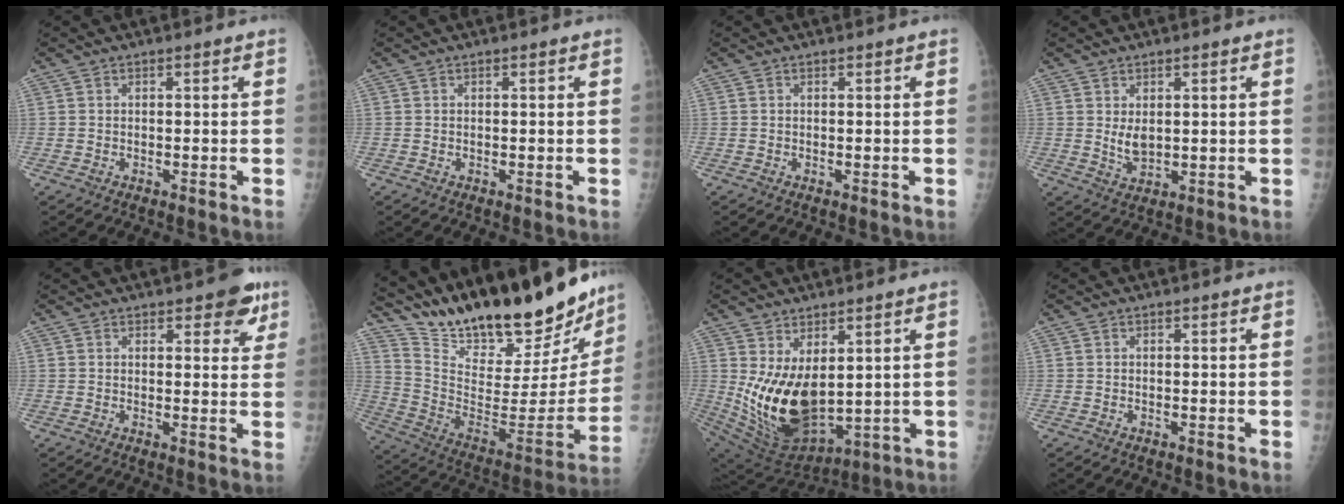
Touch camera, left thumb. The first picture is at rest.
{"total": 0.0}
{"total": 0.0}
{"total": 4.2, "force": [0.9, 2.3, 3.4], "torque": [-0.048, -0.013, 0.023]}
{"total": 5.6, "force": [3.2, 2.7, 3.8], "torque": [-0.014, -0.012, 0.034]}
{"total": 31.2, "force": [26.2, 8.8, 14.5], "torque": [-0.213, -0.124, 0.398]}
{"total": 15.5, "force": [2.3, 8.8, 12.6], "torque": [-0.211, -0.041, 0.077]}
{"total": 0.0}